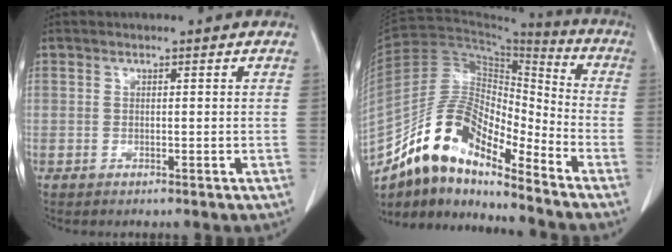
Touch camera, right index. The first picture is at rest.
{"total": 15.9, "force": [-12.3, 4.9, 8.8], "torque": [-0.162, 0.040, -0.223]}